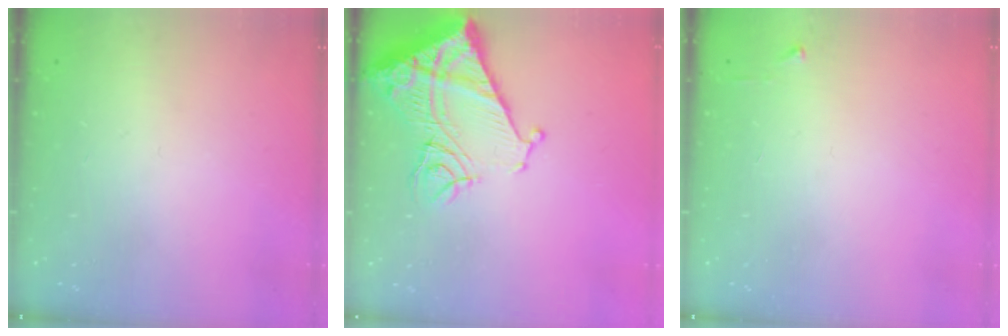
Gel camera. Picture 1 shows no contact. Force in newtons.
{"total": 18.4, "press": 18.3, "slide": 2.2}
{"total": 3.2, "press": 3.1, "slide": 0.4}